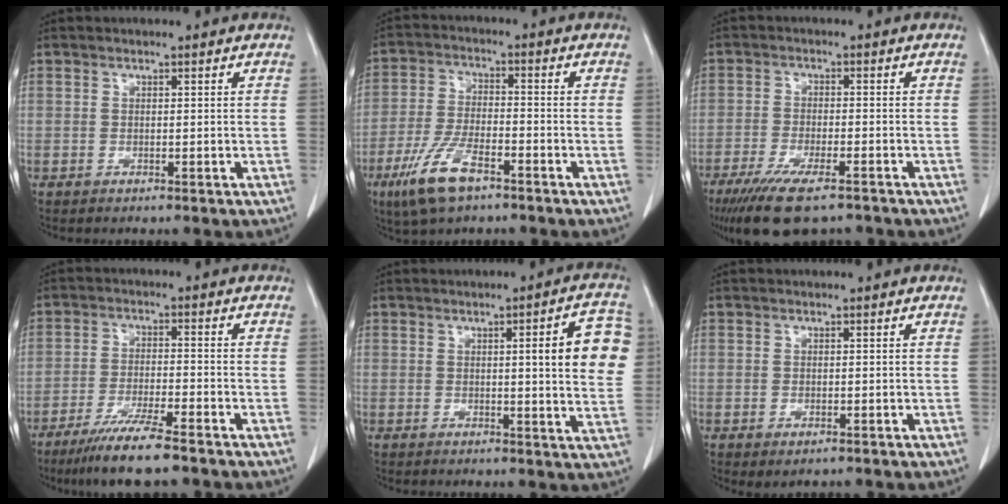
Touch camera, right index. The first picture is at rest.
{"total": 9.4, "force": [-5.7, 2.8, 6.9], "torque": [-0.149, -0.014, -0.106]}
{"total": 11.1, "force": [-8.2, 2.3, 7.1], "torque": [-0.121, -0.023, -0.131]}
{"total": 8.7, "force": [-6.7, 0.0, 5.6], "torque": [-0.100, -0.024, -0.117]}
{"total": 9.3, "force": [1.8, 1.3, 9.0], "torque": [-0.099, 0.006, 0.014]}
{"total": 1.3, "force": [-0.6, 0.6, 1.0], "torque": [-0.015, -0.003, -0.002]}